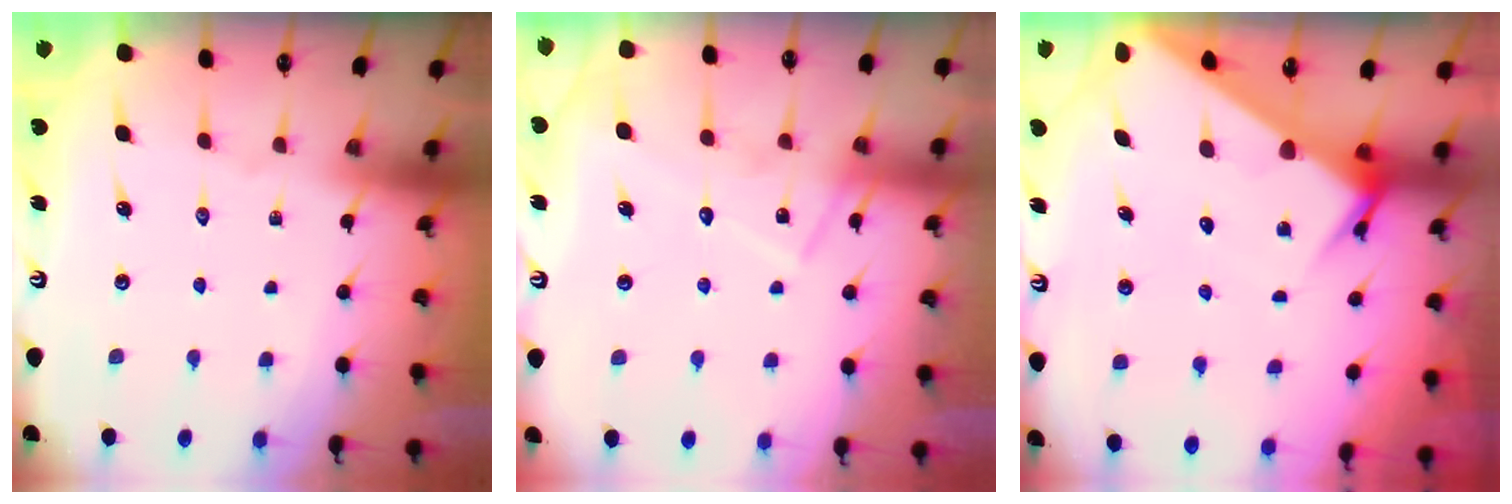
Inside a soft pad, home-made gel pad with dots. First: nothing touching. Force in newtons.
{"total": 12.5, "press": 12.5, "slide": 1.0}
{"total": 4.4, "press": 4.4, "slide": 0.2}